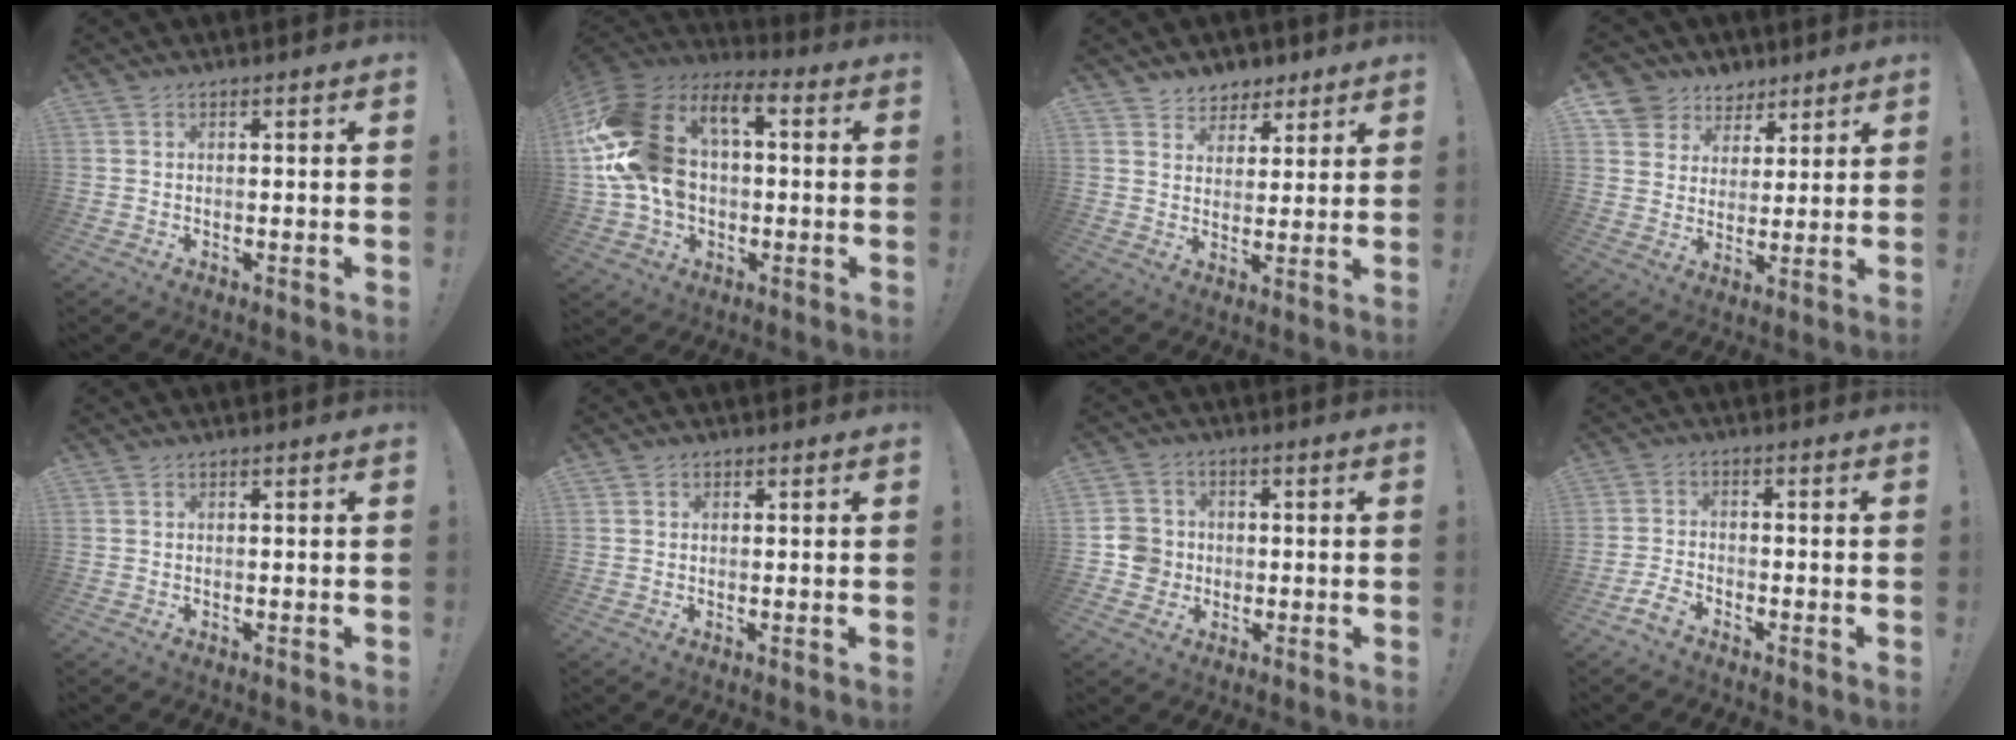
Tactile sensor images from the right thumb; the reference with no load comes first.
{"total": 20.7, "force": [4.1, 14.5, 14.2], "torque": [-0.275, -0.007, 0.077]}
{"total": 6.3, "force": [4.3, 4.6, 0.3], "torque": [-0.002, -0.035, 0.085]}
{"total": 8.9, "force": [5.4, 7.0, 1.1], "torque": [-0.026, -0.039, 0.110]}
{"total": 0.0}
{"total": 0.6, "force": [0.3, 0.6, 0.1], "torque": [0.005, -0.001, 0.003]}
{"total": 7.4, "force": [-1.2, 7.0, 2.1], "torque": [-0.043, 0.011, -0.021]}
{"total": 5.0, "force": [-3.8, 2.1, 2.5], "torque": [-0.056, 0.007, -0.070]}